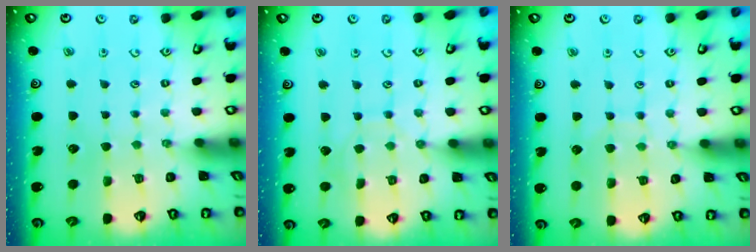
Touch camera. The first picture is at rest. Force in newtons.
{"total": 7.2, "press": 7.2, "slide": 0.6}
{"total": 6.0, "press": 6.0, "slide": 0.6}